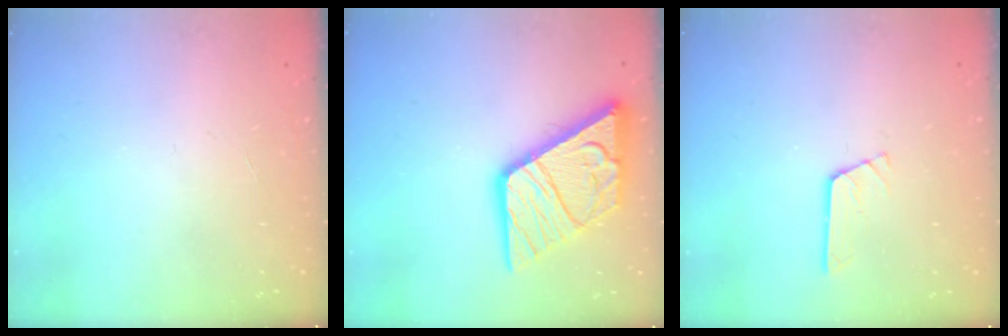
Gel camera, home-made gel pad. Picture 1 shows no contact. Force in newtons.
{"total": 20.2, "press": 20.1, "slide": 2.2}
{"total": 2.9, "press": 2.9, "slide": 0.1}